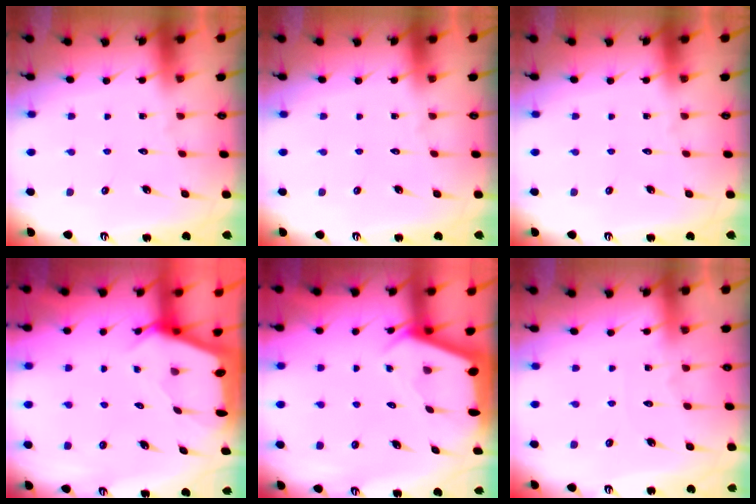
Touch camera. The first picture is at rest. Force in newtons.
{"total": 0.0}
{"total": 0.0}
{"total": 2.5, "press": 2.5, "slide": 0.3}
{"total": 2.5, "press": 2.5, "slide": 0.3}
{"total": 4.8, "press": 4.7, "slide": 0.7}